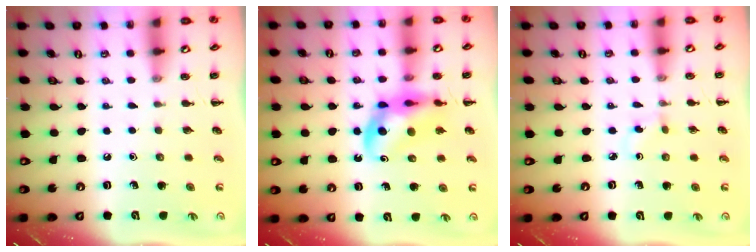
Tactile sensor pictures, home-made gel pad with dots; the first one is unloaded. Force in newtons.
{"total": 11.2, "press": 10.8, "slide": 3.0}
{"total": 1.9, "press": 1.7, "slide": 0.9}